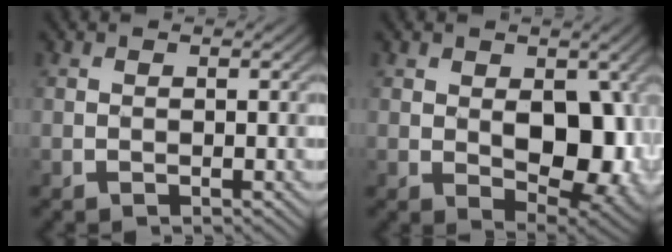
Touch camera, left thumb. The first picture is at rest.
{"total": 11.6, "force": [-0.2, 7.2, 9.1], "torque": [-0.136, -0.014, 0.004]}